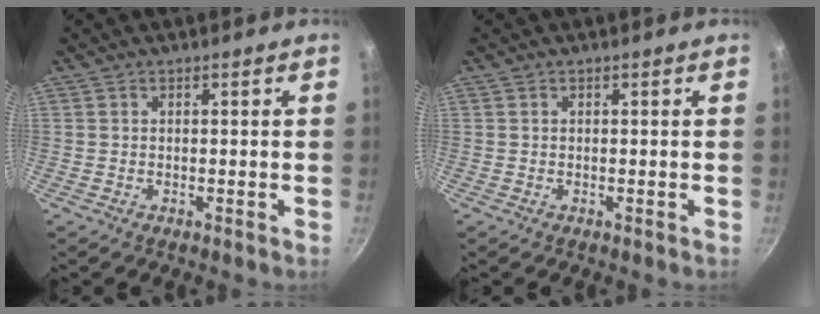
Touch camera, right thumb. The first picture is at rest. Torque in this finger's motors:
{"motor_torque": [-0.08, -0.03, 0.08, 0.08, 0.00]}